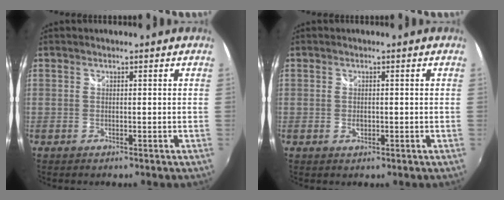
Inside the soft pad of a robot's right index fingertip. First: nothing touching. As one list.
[{"total": 1.3, "force": [-0.2, 0.8, 1.0], "torque": [-0.017, -0.002, -0.004]}]